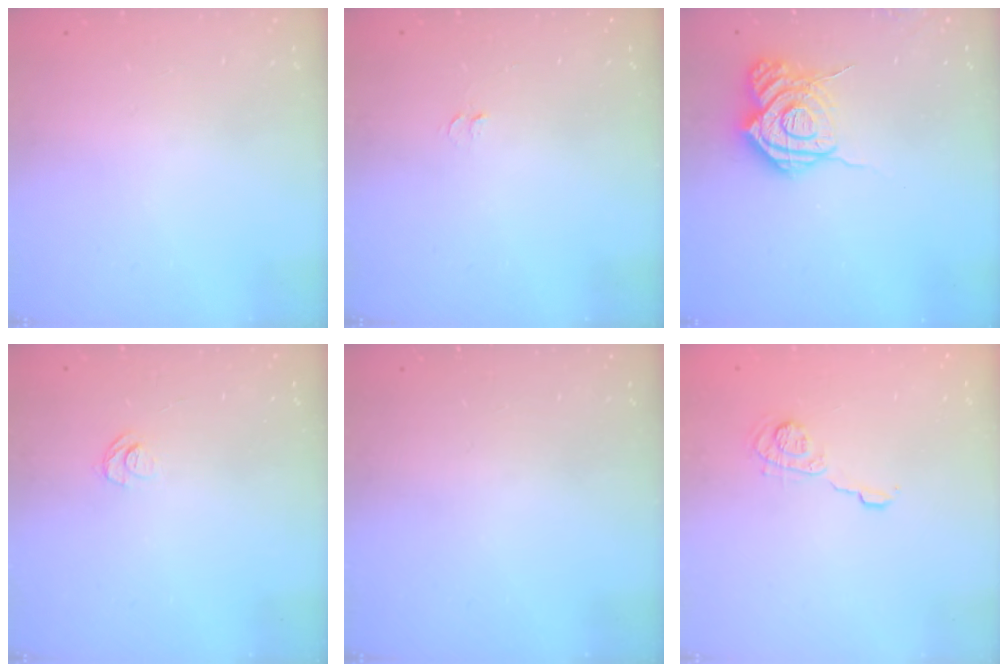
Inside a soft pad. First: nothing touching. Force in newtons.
{"total": 4.6, "press": 4.6, "slide": 0.4}
{"total": 14.1, "press": 14.0, "slide": 1.3}
{"total": 6.2, "press": 6.2, "slide": 0.6}
{"total": 0.0}
{"total": 5.5, "press": 5.4, "slide": 1.1}